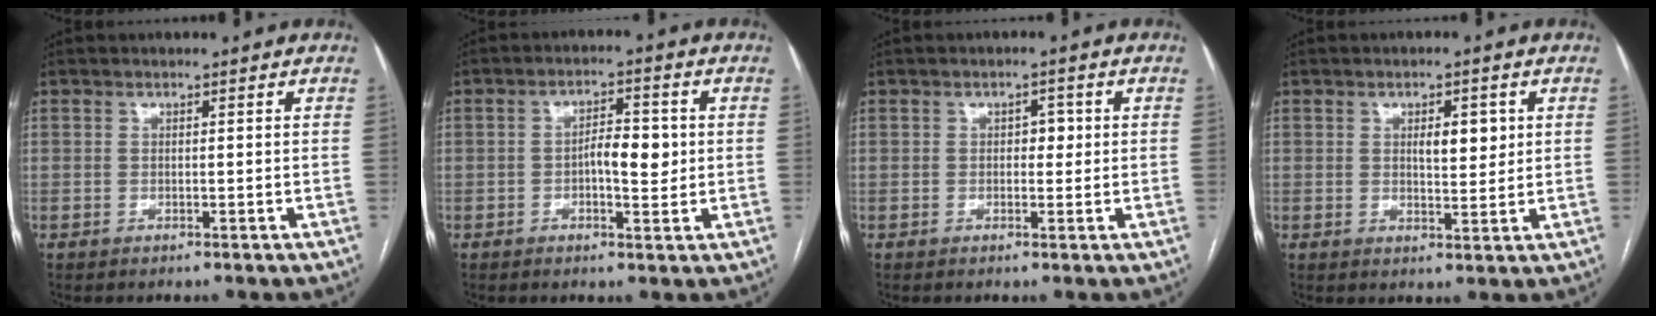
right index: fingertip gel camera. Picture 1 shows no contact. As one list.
[{"total": 5.2, "force": [-0.2, 1.9, 4.8], "torque": [-0.078, 0.008, -0.003]}, {"total": 2.4, "force": [0.2, 1.5, 1.8], "torque": [-0.019, 0.010, 0.002]}, {"total": 4.2, "force": [1.2, 1.6, 3.6], "torque": [-0.053, 0.000, 0.019]}]